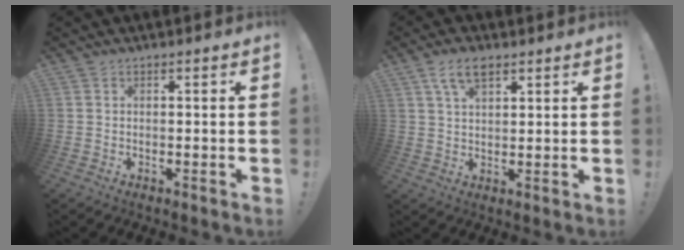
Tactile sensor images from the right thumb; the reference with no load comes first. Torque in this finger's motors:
{"motor_torque": [0.00, 0.00, 0.11, 0.01, 0.00]}